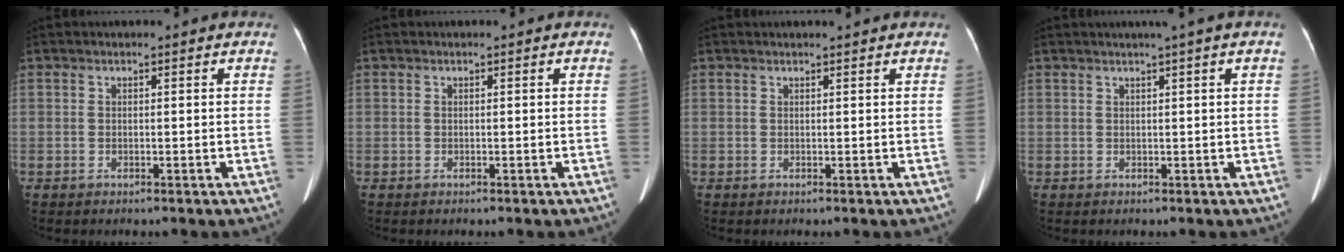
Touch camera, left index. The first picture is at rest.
{"total": 0.0}
{"total": 2.0, "force": [1.9, -0.2, 0.6], "torque": [-0.011, 0.010, 0.023]}
{"total": 2.3, "force": [1.5, -0.6, 1.7], "torque": [-0.025, 0.005, 0.026]}